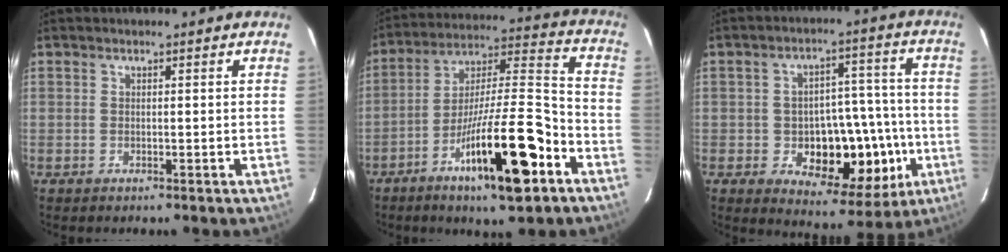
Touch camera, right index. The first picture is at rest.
{"total": 18.3, "force": [-9.0, 2.5, 15.8], "torque": [-0.264, -0.004, -0.142]}
{"total": 14.6, "force": [-3.8, 7.6, 11.9], "torque": [-0.147, 0.026, -0.038]}